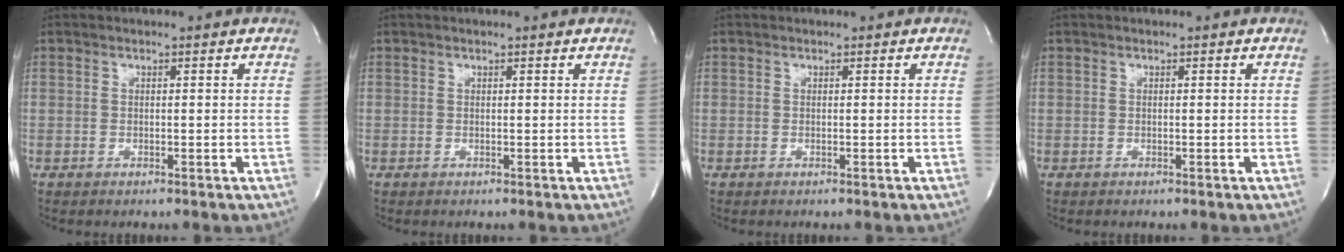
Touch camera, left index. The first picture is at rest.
{"total": 0.0}
{"total": 0.0}
{"total": 0.0}